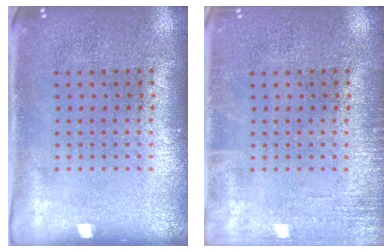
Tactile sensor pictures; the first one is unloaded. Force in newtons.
{"total": 1.7, "press": 1.7, "slide": 0.3}